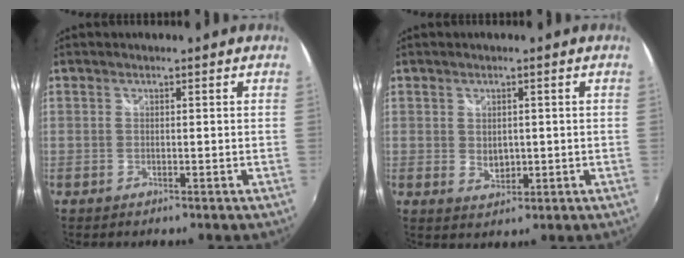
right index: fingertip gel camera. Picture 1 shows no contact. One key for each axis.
{"total": 3.2, "fx": 0.1, "fy": 2.5, "fz": 2.0, "tx": -0.030, "ty": -0.003, "tz": 0.005}